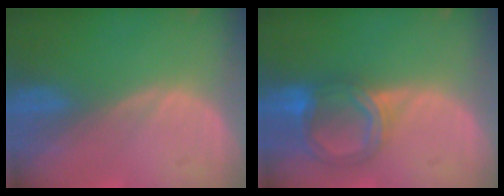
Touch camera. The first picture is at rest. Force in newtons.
{"total": 6.4, "press": 5.9, "slide": 2.7}